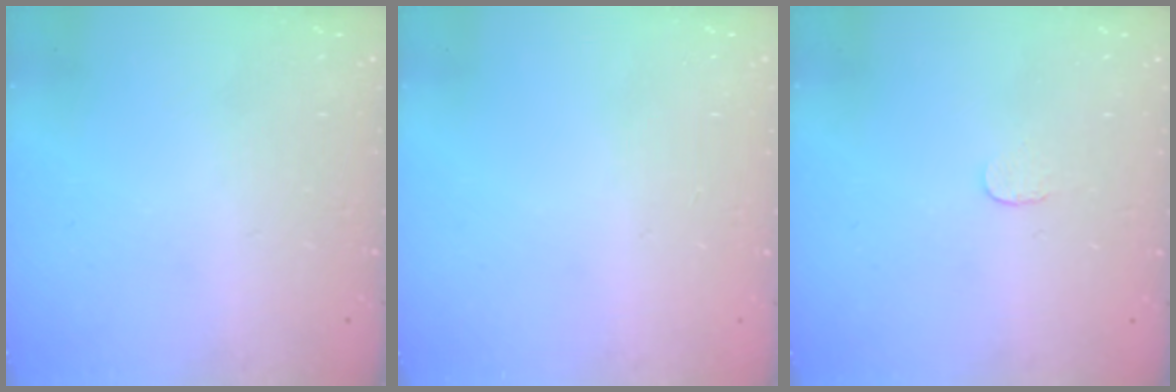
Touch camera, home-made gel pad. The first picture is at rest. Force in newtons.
{"total": 0.6, "press": 0.6, "slide": 0.2}
{"total": 3.0, "press": 3.0, "slide": 0.2}